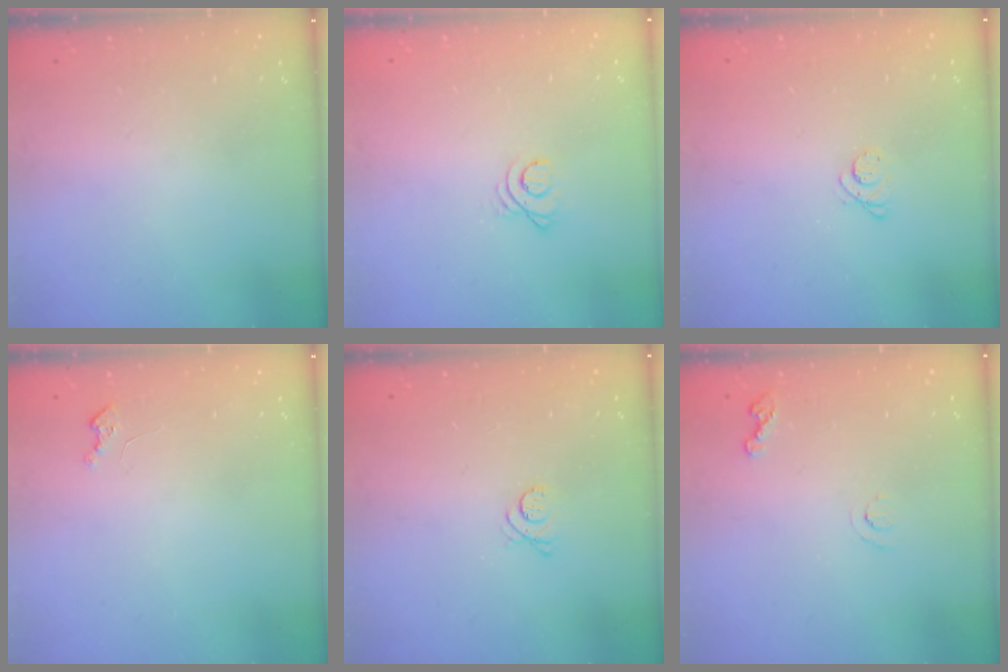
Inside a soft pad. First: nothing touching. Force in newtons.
{"total": 2.7, "press": 2.7, "slide": 0.3}
{"total": 2.6, "press": 2.5, "slide": 0.3}
{"total": 1.9, "press": 1.9, "slide": 0.3}
{"total": 3.3, "press": 3.2, "slide": 0.5}
{"total": 3.7, "press": 3.6, "slide": 0.5}